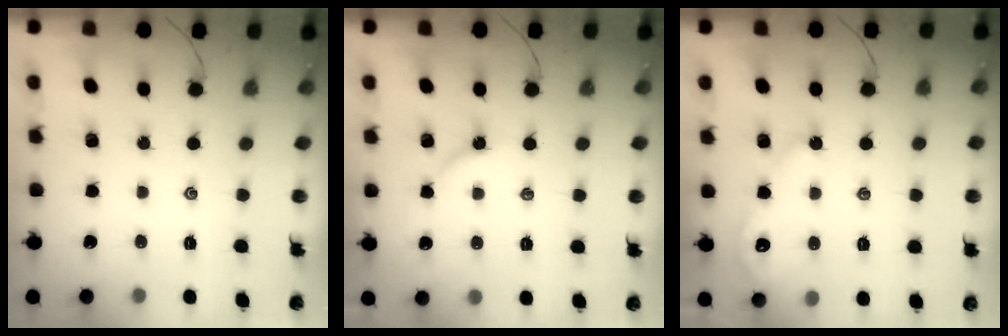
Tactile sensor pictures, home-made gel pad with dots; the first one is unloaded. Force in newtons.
{"total": 3.4, "press": 3.4, "slide": 0.3}
{"total": 3.5, "press": 3.5, "slide": 0.2}